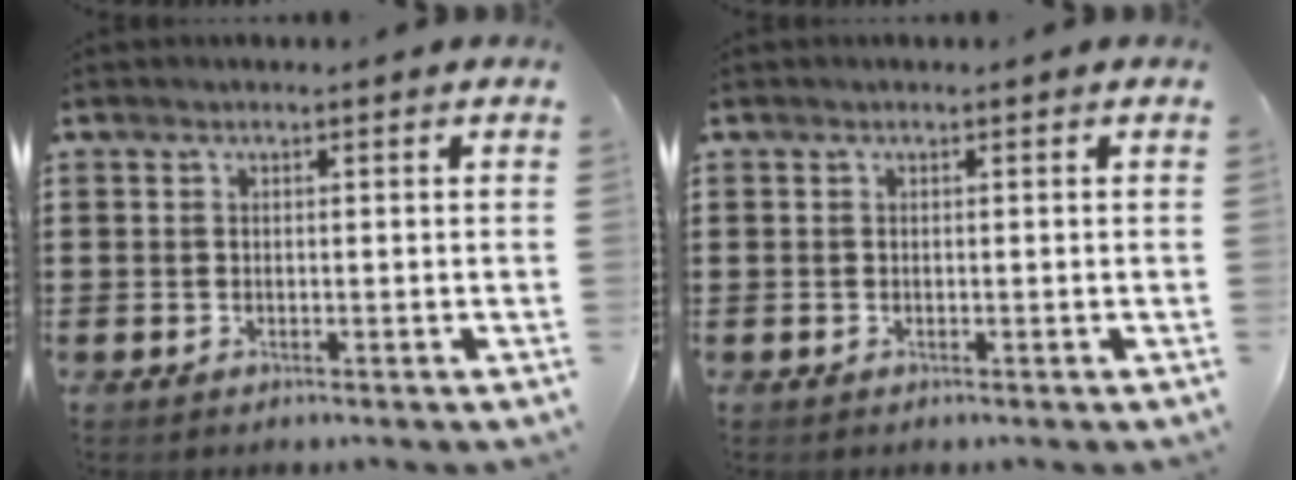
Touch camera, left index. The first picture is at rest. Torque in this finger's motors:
{"motor_torque": [-0.02, 0.00, 0.00, 0.01]}